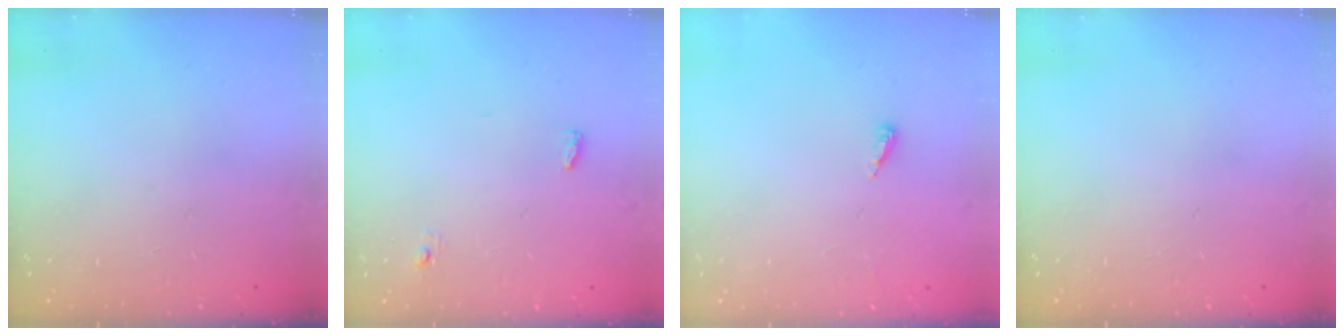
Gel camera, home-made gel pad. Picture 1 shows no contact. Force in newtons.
{"total": 3.6, "press": 3.4, "slide": 1.0}
{"total": 2.8, "press": 2.8, "slide": 0.2}
{"total": 0.0}